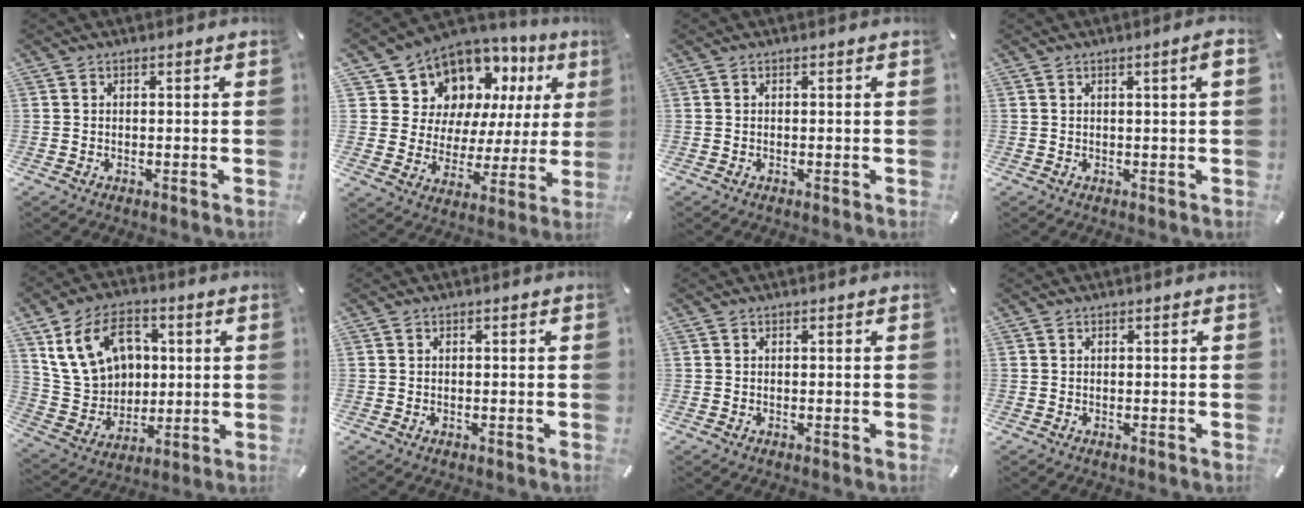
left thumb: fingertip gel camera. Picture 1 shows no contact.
{"total": 10.8, "force": [7.6, 7.5, 1.5], "torque": [-0.043, -0.082, 0.140]}
{"total": 0.0}
{"total": 2.6, "force": [0.6, 0.1, 2.5], "torque": [-0.044, 0.001, 0.009]}
{"total": 15.6, "force": [5.2, 12.4, 7.9], "torque": [-0.166, -0.004, 0.102]}
{"total": 0.0}
{"total": 0.0}
{"total": 0.0}